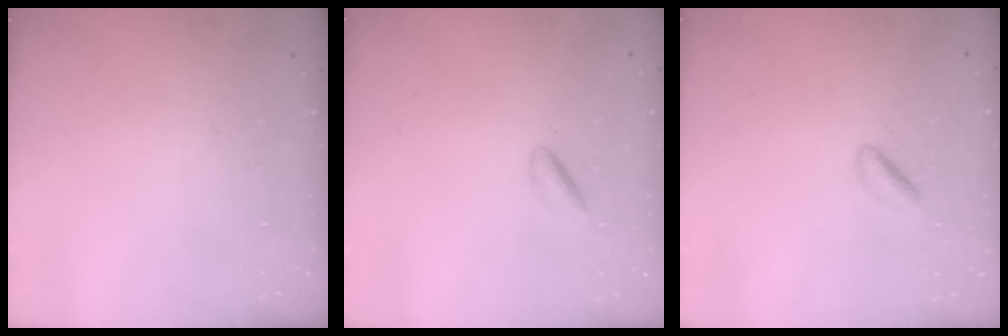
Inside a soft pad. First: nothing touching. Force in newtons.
{"total": 2.0, "press": 1.9, "slide": 0.5}
{"total": 2.1, "press": 2.0, "slide": 0.7}